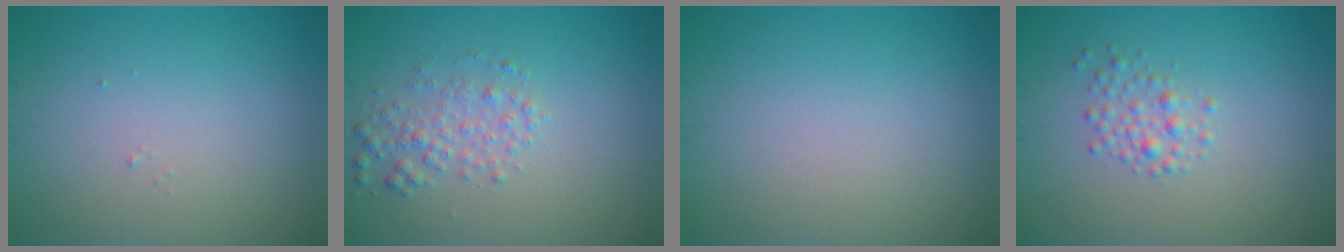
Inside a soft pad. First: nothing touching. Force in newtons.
{"total": 2.2, "press": 2.2, "slide": 0.0}
{"total": 0.0}
{"total": 1.8, "press": 1.8, "slide": 0.0}